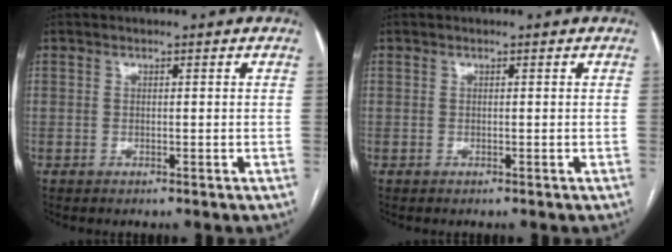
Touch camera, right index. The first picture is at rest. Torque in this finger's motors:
{"motor_torque": [0.00, 0.00, 0.00, 0.00]}